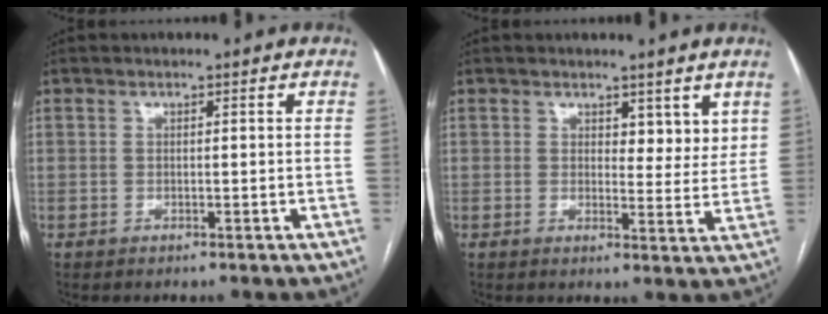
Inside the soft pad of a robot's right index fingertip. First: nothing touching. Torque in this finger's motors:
{"motor_torque": [-0.09, 0.02, 0.11, 0.00]}